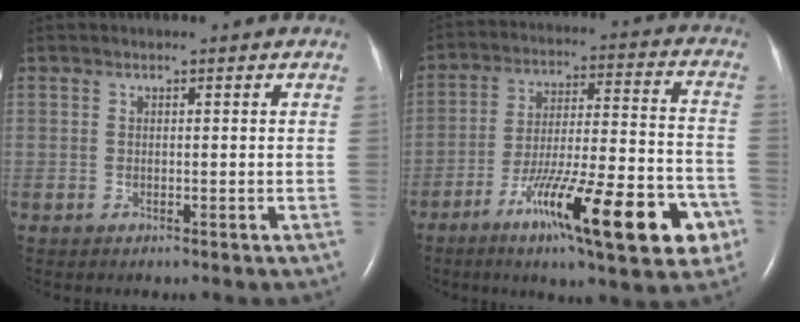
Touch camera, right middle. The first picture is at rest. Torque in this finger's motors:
{"motor_torque": [1.73, -0.41, 0.63, 0.21]}